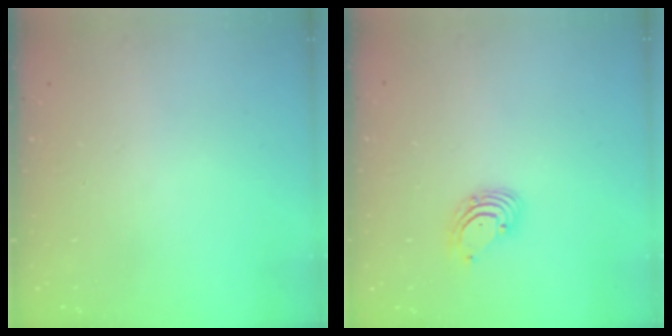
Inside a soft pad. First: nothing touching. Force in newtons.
{"total": 2.7, "press": 2.7, "slide": 0.3}